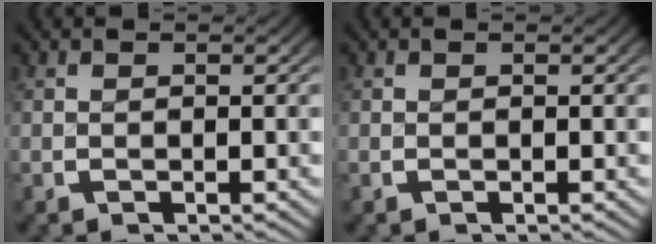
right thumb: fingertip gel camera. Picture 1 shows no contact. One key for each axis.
{"total": 0.0}